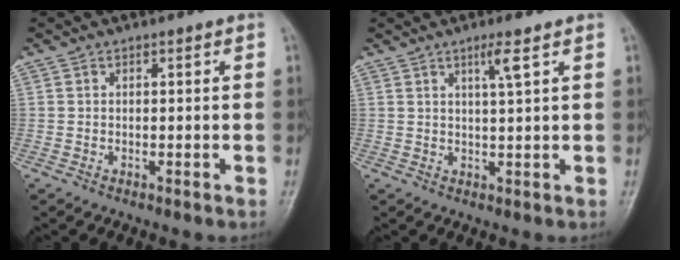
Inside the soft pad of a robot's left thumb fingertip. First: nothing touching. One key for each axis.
{"total": 3.4, "fx": 1.9, "fy": -0.2, "fz": 2.8, "tx": -0.057, "ty": -0.011, "tz": 0.038}